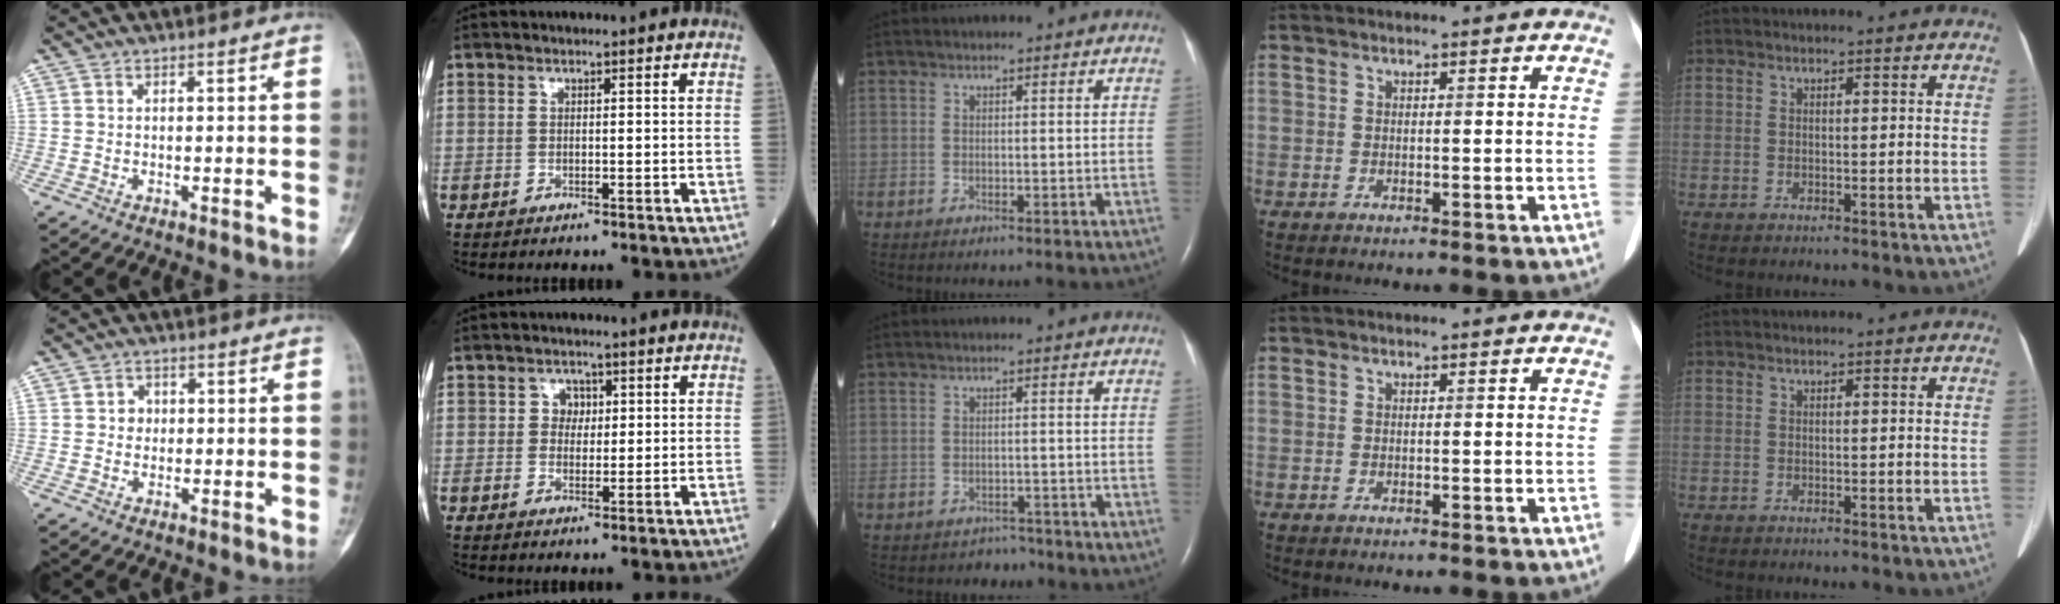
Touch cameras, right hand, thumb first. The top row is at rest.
{"thumb": {"total": 2.3, "force": [0.2, 2.1, 0.9], "torque": [0.002, 0.005, -0.001]}, "index": {"total": 2.5, "force": [0.6, 2.1, 1.2], "torque": [-0.012, 0.002, 0.007]}, "middle": {"total": 2.0, "force": [-1.7, 0.9, -0.7], "torque": [0.007, 0.004, -0.023]}}